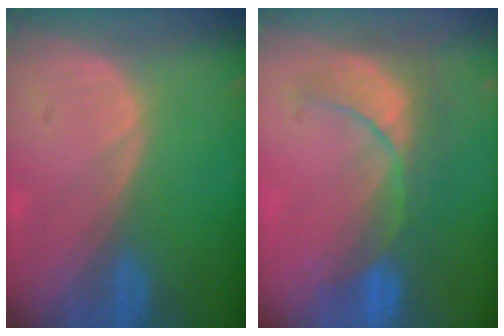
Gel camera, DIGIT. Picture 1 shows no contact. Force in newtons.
{"total": 8.0, "press": 7.9, "slide": 1.3}